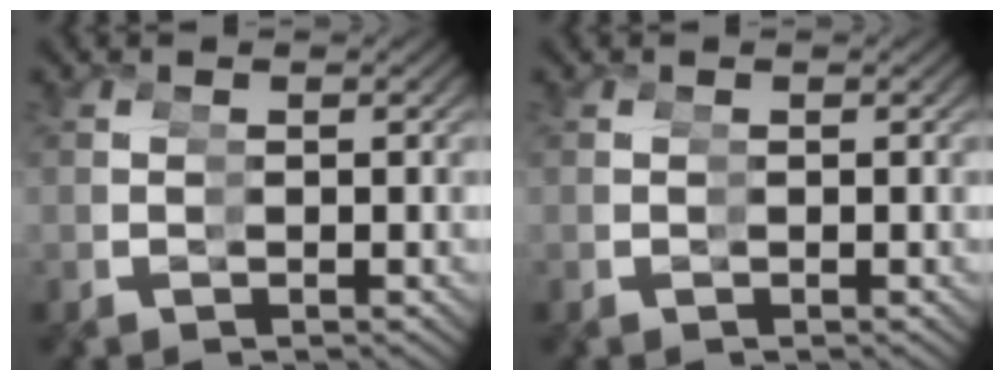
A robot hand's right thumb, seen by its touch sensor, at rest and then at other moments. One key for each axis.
{"total": 0.0}